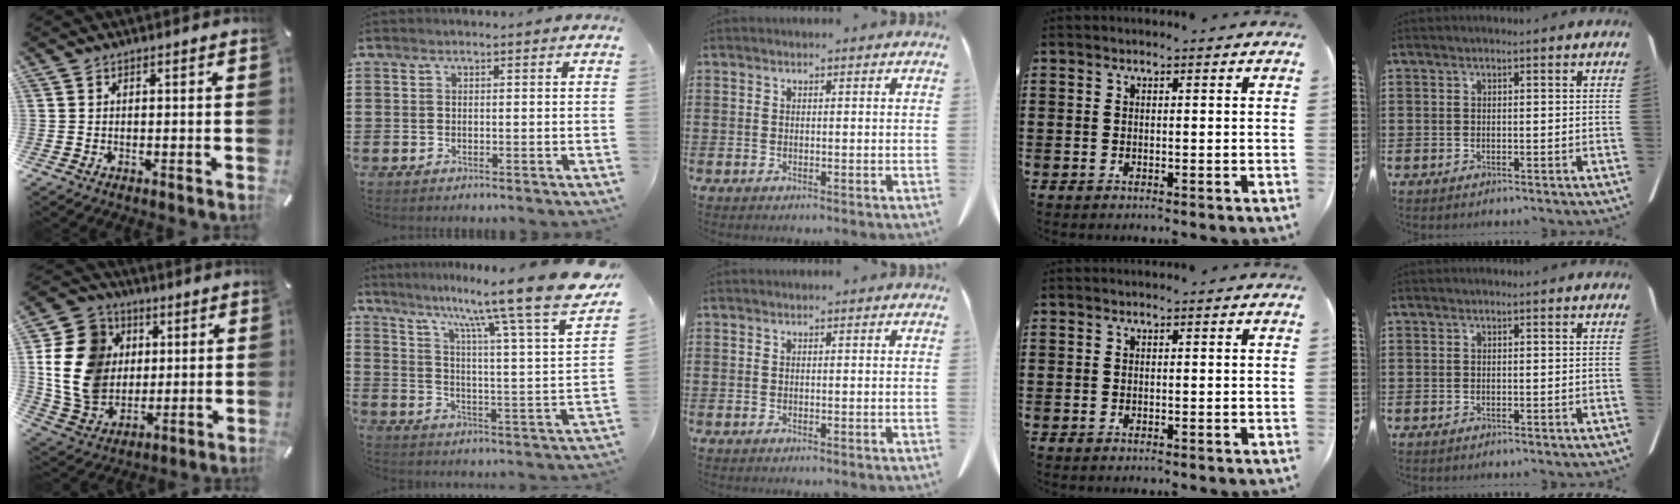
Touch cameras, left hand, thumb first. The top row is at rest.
{"thumb": {"total": 16.0, "force": [1.5, 14.2, 7.2], "torque": [-0.159, 0.006, 0.029]}, "index": {"total": 13.1, "force": [10.9, -1.1, 7.2], "torque": [-0.143, -0.090, 0.169]}}